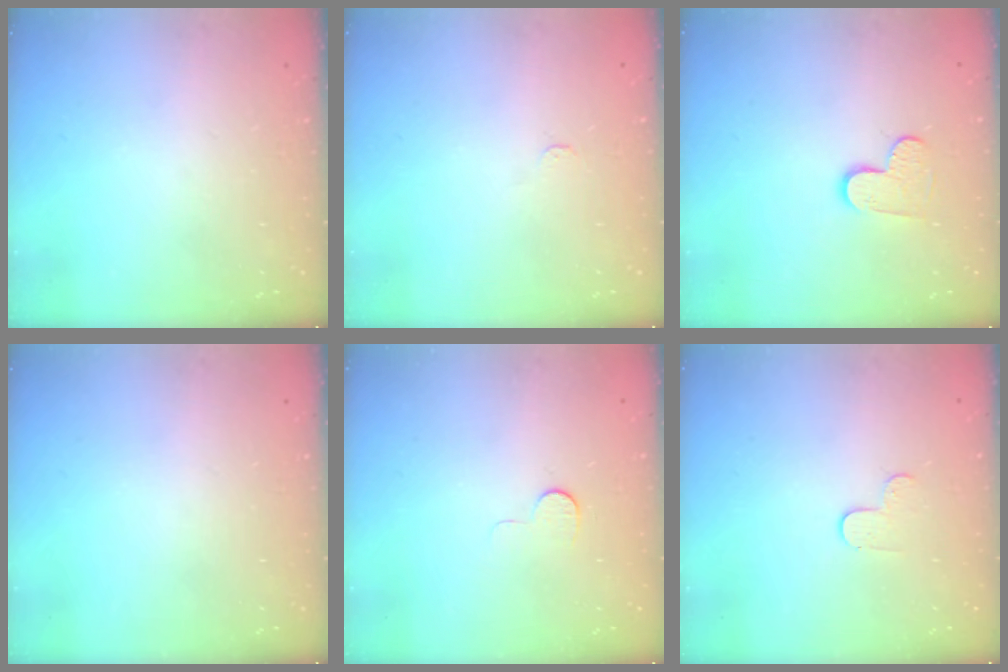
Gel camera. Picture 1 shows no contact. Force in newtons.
{"total": 1.7, "press": 1.7, "slide": 0.2}
{"total": 5.9, "press": 5.9, "slide": 0.3}
{"total": 0.0}
{"total": 5.0, "press": 5.0, "slide": 0.5}
{"total": 4.9, "press": 4.8, "slide": 0.6}